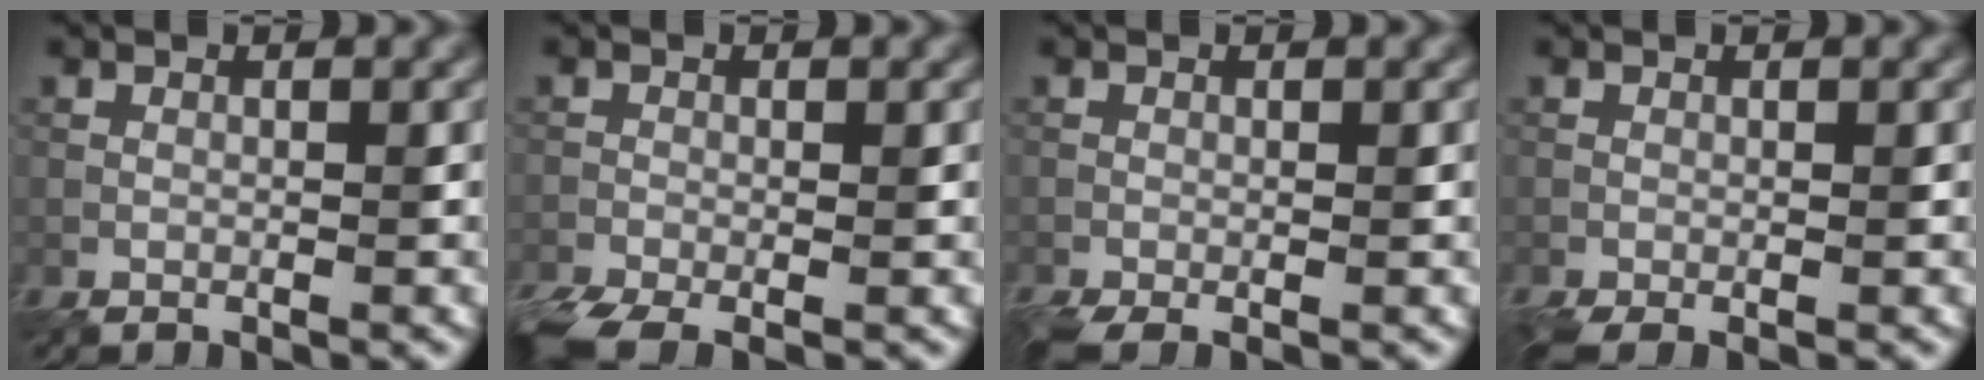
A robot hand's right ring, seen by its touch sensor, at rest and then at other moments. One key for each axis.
{"total": 4.6, "fx": -3.2, "fy": 1.6, "fz": 3.0, "tx": -0.068, "ty": -0.018, "tz": -0.061}
{"total": 2.3, "fx": -1.2, "fy": 0.8, "fz": 1.8, "tx": -0.037, "ty": -0.012, "tz": -0.023}
{"total": 1.7, "fx": -0.8, "fy": 0.5, "fz": 1.4, "tx": -0.030, "ty": -0.007, "tz": -0.016}